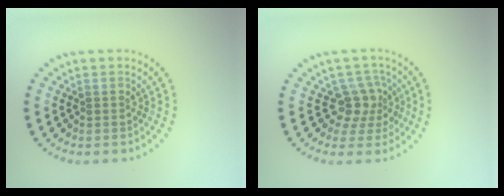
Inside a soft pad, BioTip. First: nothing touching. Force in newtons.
{"total": 2.8, "press": 2.2, "slide": 1.7}